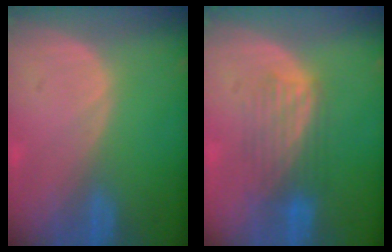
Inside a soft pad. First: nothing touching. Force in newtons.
{"total": 5.2, "press": 5.1, "slide": 0.3}